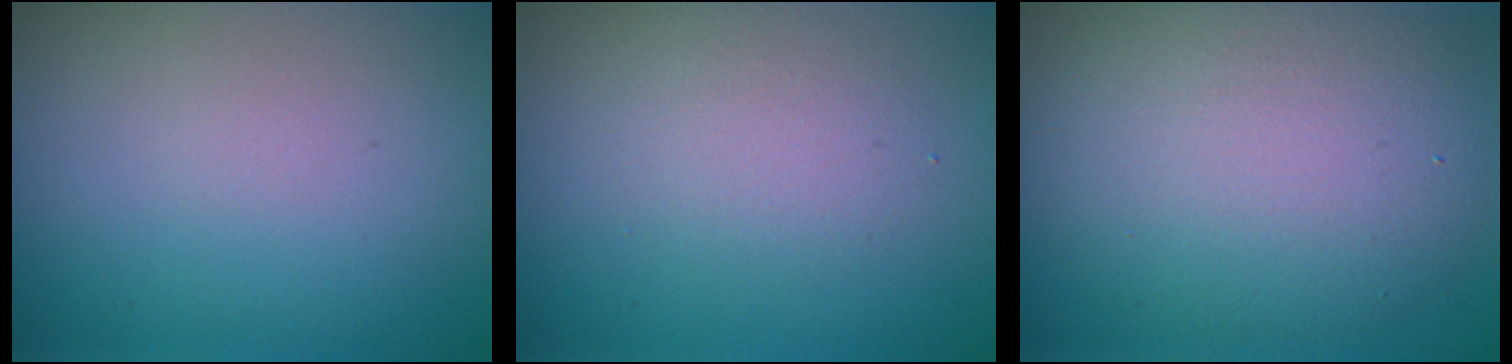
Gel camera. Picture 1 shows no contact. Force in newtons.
{"total": 2.4, "press": 2.4, "slide": 0.0}
{"total": 8.2, "press": 8.2, "slide": 0.5}